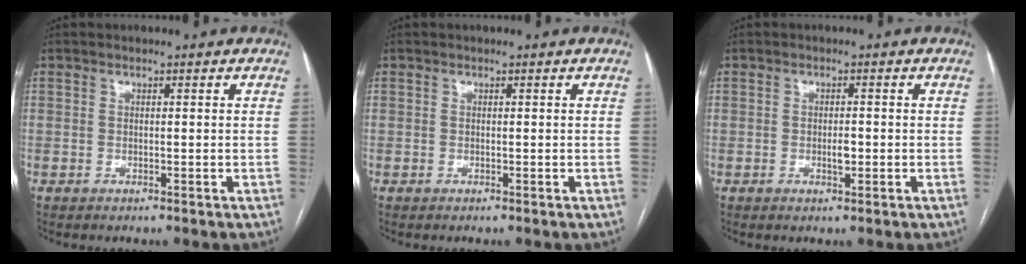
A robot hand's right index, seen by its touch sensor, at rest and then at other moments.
{"total": 0.0}
{"total": 1.9, "force": [-0.3, 0.7, 1.7], "torque": [-0.031, 0.000, -0.003]}